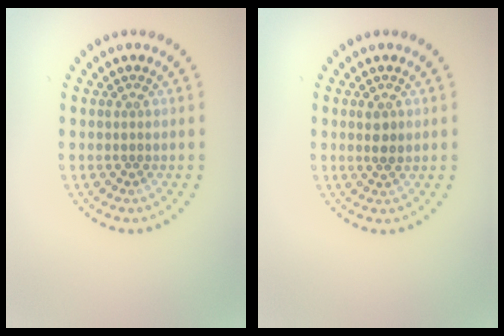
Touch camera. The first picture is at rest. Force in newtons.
{"total": 1.3, "press": 1.2, "slide": 0.4}